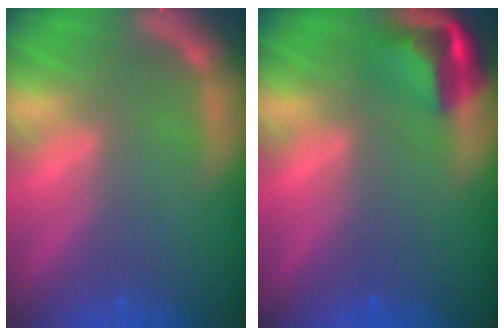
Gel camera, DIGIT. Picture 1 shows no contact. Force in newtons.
{"total": 4.4}